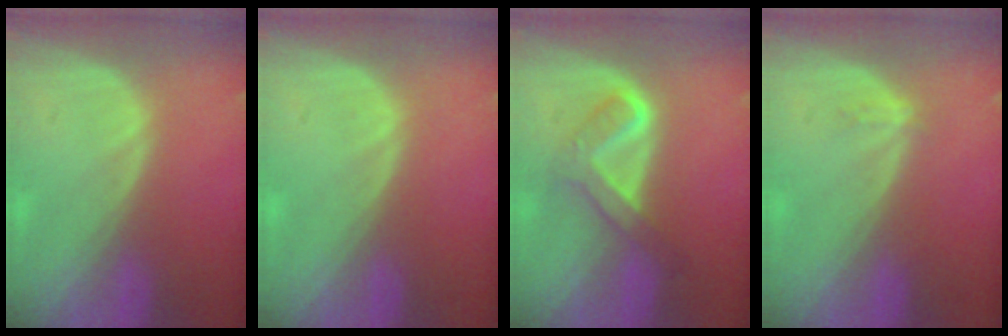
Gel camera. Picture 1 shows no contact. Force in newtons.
{"total": 0.5, "press": 0.1, "slide": 0.5}
{"total": 5.1, "press": 5.1, "slide": 0.8}
{"total": 1.2, "press": 0.8, "slide": 0.8}